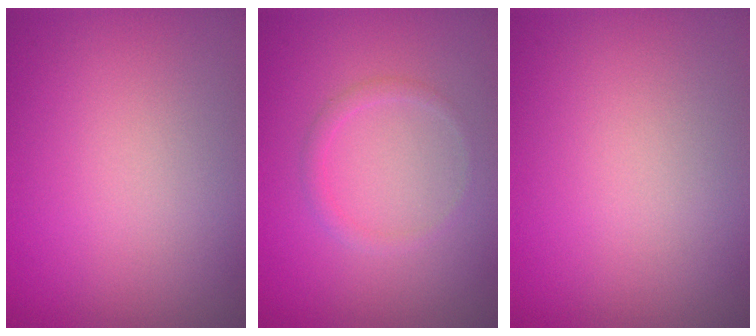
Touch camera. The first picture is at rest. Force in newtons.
{"total": 1.1, "press": 1.1, "slide": 0.1}
{"total": 0.0}